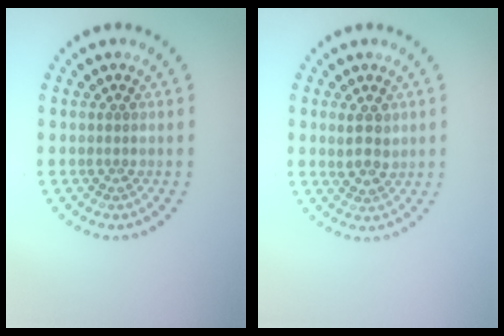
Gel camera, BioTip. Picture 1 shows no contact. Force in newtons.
{"total": 2.3, "press": 2.2, "slide": 0.7}